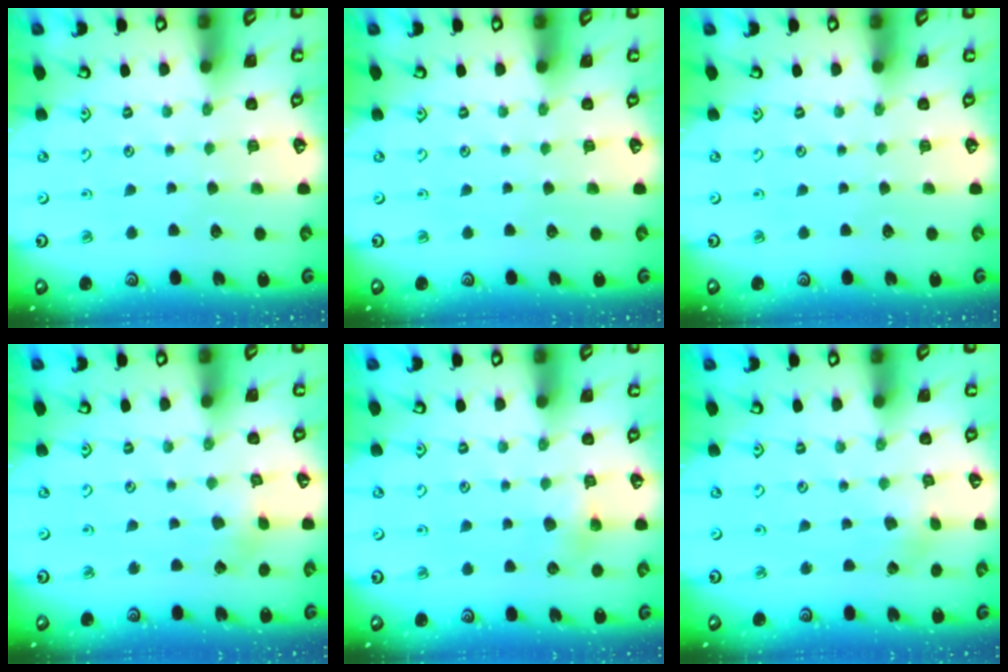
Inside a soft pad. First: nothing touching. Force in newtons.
{"total": 0.0}
{"total": 0.0}
{"total": 2.1, "press": 2.1, "slide": 0.2}
{"total": 5.7, "press": 5.7, "slide": 0.8}
{"total": 1.7, "press": 1.7, "slide": 0.3}